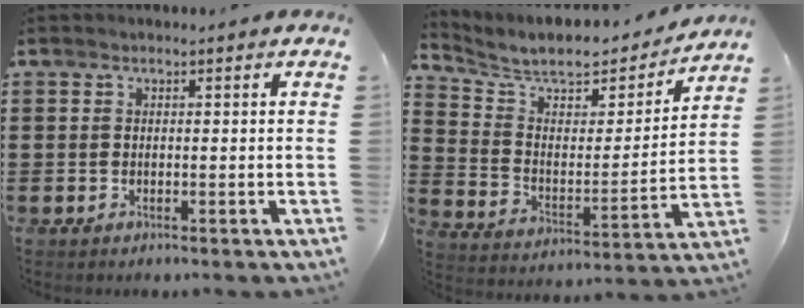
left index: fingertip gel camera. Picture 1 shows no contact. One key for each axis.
{"total": 7.9, "fx": 7.2, "fy": 2.1, "fz": 2.5, "tx": -0.077, "ty": -0.050, "tz": 0.122}